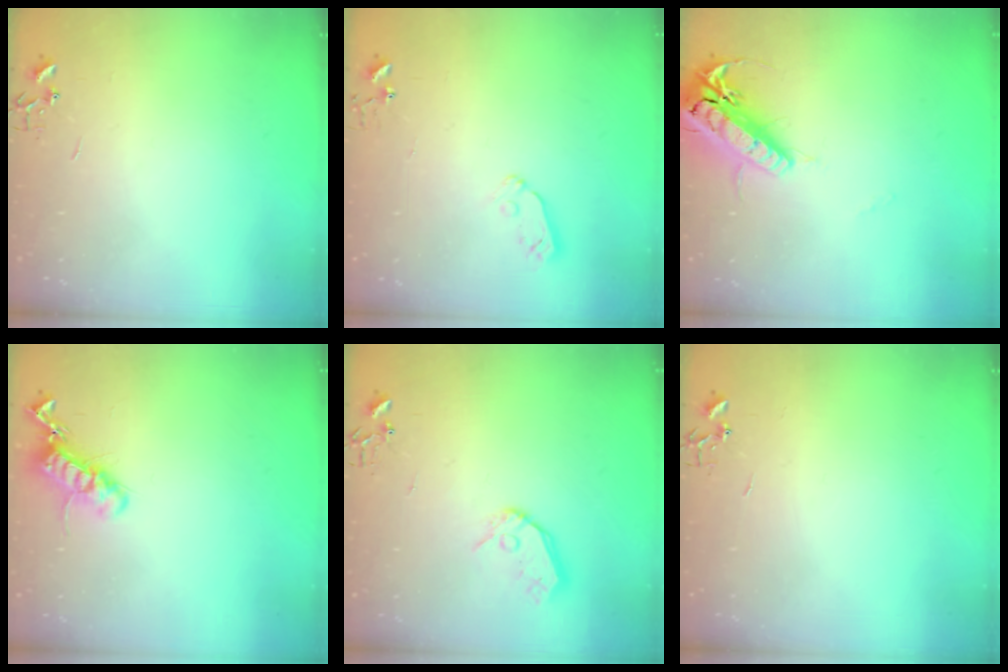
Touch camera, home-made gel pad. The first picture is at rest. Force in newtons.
{"total": 4.7, "press": 4.6, "slide": 0.9}
{"total": 19.2, "press": 18.9, "slide": 3.3}
{"total": 13.3, "press": 13.3, "slide": 0.3}
{"total": 9.2, "press": 9.1, "slide": 0.9}
{"total": 0.0}